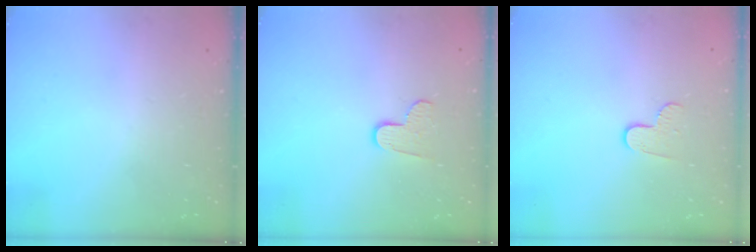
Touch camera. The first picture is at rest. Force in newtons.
{"total": 7.0, "press": 7.0, "slide": 0.3}
{"total": 6.0, "press": 6.0, "slide": 0.6}